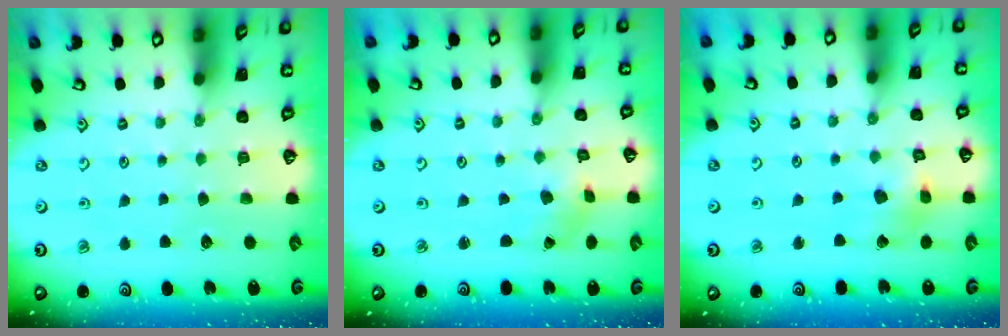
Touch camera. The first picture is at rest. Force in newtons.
{"total": 2.7, "press": 2.3, "slide": 1.3}
{"total": 7.8, "press": 7.7, "slide": 1.0}